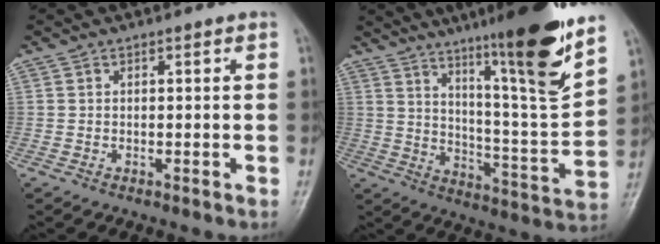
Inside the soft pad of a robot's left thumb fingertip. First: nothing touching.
{"total": 19.5, "force": [12.8, 1.2, 14.8], "torque": [-0.199, -0.073, 0.205]}